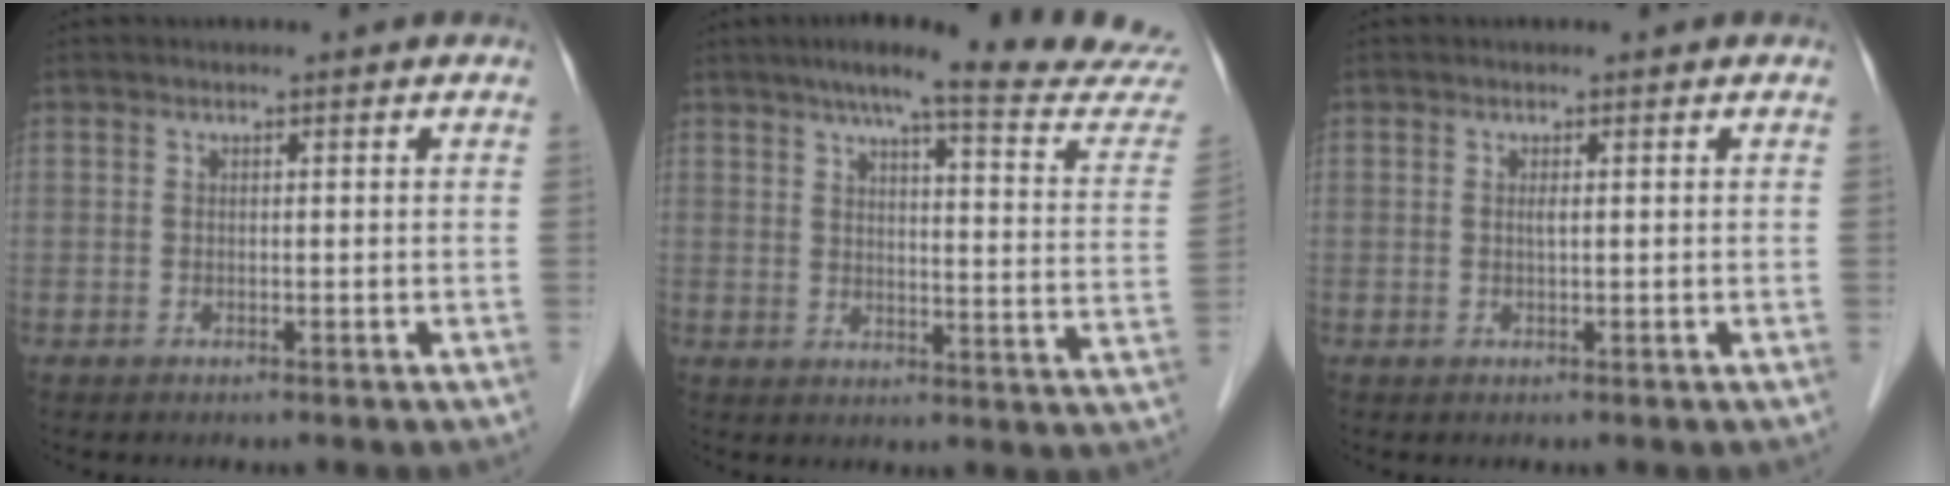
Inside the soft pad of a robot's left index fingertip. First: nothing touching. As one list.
[{"total": 21.7, "force": [19.6, 0.0, 9.2], "torque": [-0.121, -0.062, 0.231]}, {"total": 0.6, "force": [0.2, 0.0, 0.6], "torque": [-0.015, 0.000, 0.003]}]